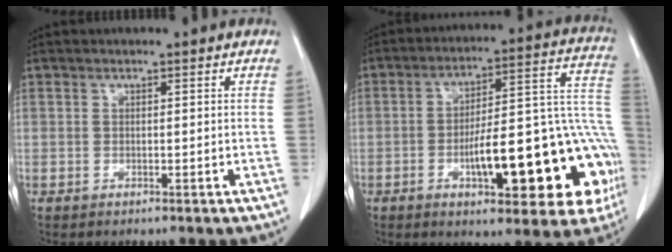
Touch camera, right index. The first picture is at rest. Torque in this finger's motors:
{"motor_torque": [1.29, -0.85, 0.50, 0.21]}